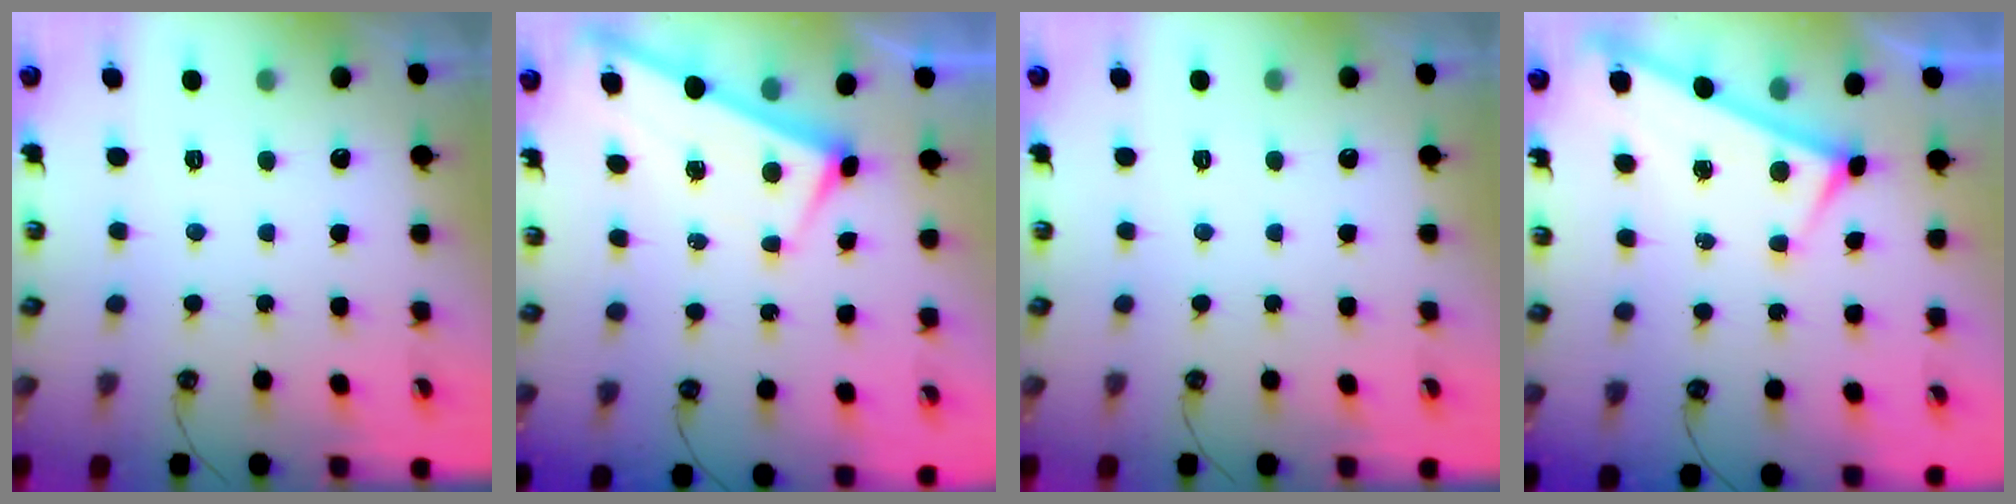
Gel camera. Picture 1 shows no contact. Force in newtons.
{"total": 2.9, "press": 2.9, "slide": 0.1}
{"total": 0.0}
{"total": 4.0, "press": 4.0, "slide": 0.4}